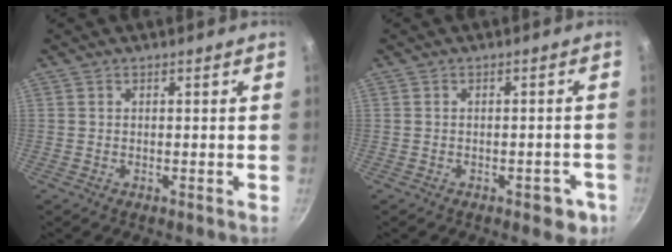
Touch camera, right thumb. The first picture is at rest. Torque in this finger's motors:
{"motor_torque": [-0.17, 0.01, -0.07, 0.04, -0.01]}